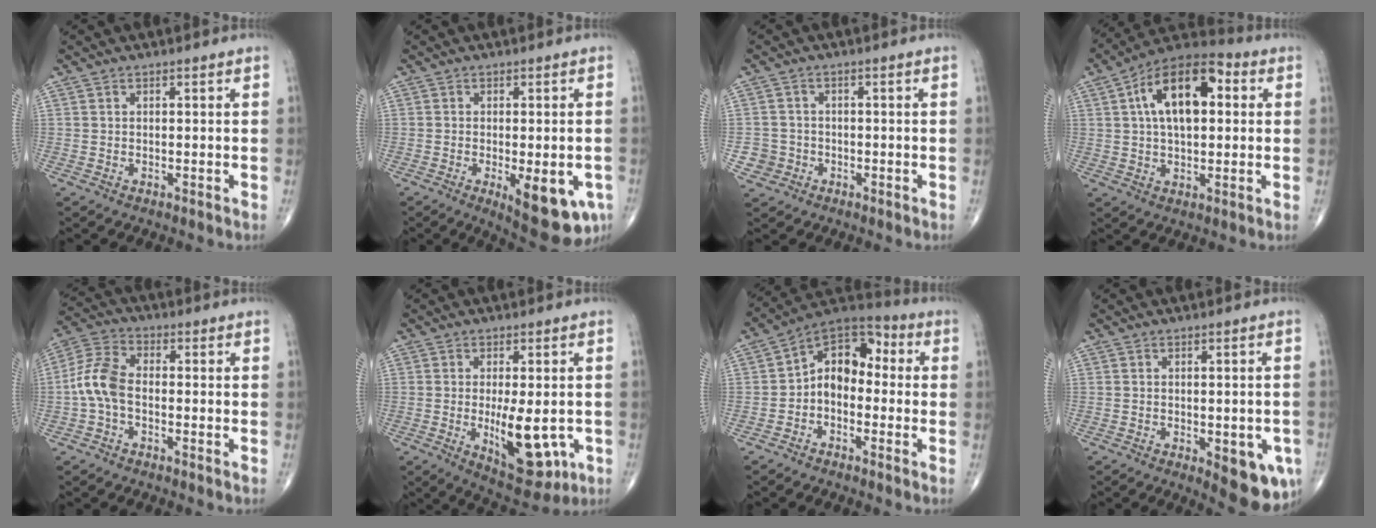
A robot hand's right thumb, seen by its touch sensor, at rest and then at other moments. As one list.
[{"total": 11.7, "force": [-4.3, 4.3, 10.0], "torque": [-0.120, -0.008, -0.048]}, {"total": 3.3, "force": [-1.2, 3.1, -0.1], "torque": [0.015, 0.012, -0.025]}, {"total": 15.9, "force": [3.4, 8.2, 13.1], "torque": [-0.202, 0.026, 0.047]}, {"total": 7.8, "force": [-1.4, 4.5, 6.3], "torque": [-0.137, 0.024, -0.039]}, {"total": 12.0, "force": [-2.4, 5.1, 10.6], "torque": [-0.140, -0.020, -0.022]}, {"total": 10.5, "force": [-1.1, 7.2, 7.5], "torque": [-0.080, 0.042, -0.041]}, {"total": 9.8, "force": [-3.4, 3.9, 8.3], "torque": [-0.081, -0.002, -0.033]}]